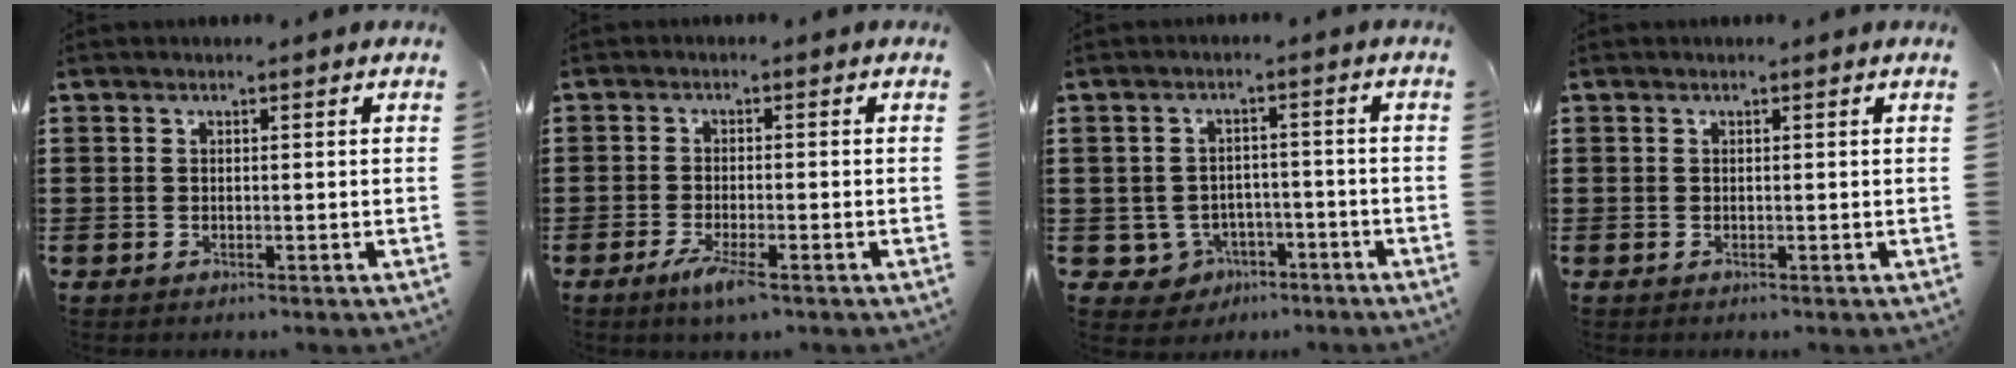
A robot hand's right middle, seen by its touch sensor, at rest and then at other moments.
{"total": 3.8, "force": [-2.1, 0.4, 3.1], "torque": [-0.064, -0.009, -0.039]}
{"total": 3.6, "force": [-2.3, 2.6, 0.7], "torque": [-0.024, 0.006, -0.048]}
{"total": 0.0}